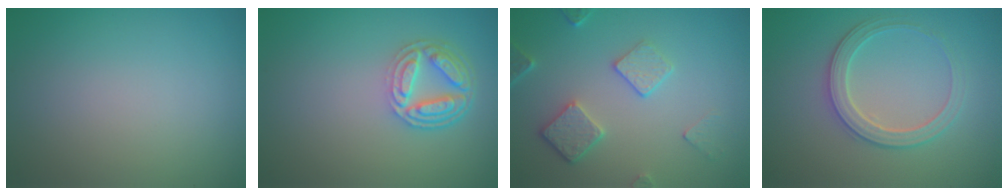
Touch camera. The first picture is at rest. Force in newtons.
{"total": 4.6, "press": 3.6, "slide": 2.9}
{"total": 3.7, "press": 3.1, "slide": 1.9}
{"total": 2.8, "press": 2.8, "slide": 0.3}